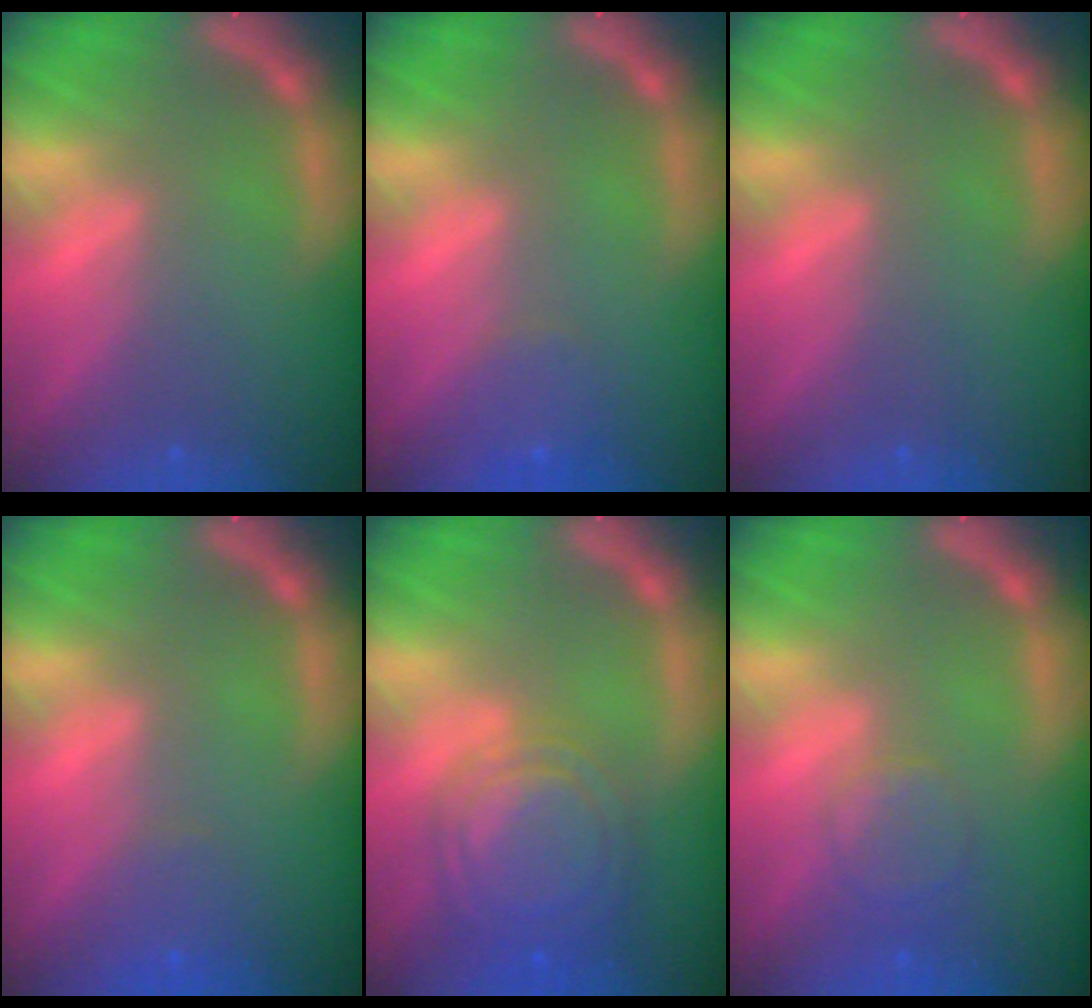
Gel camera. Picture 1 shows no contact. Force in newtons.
{"total": 1.9}
{"total": 0.0}
{"total": 1.4}
{"total": 8.0}
{"total": 2.9}